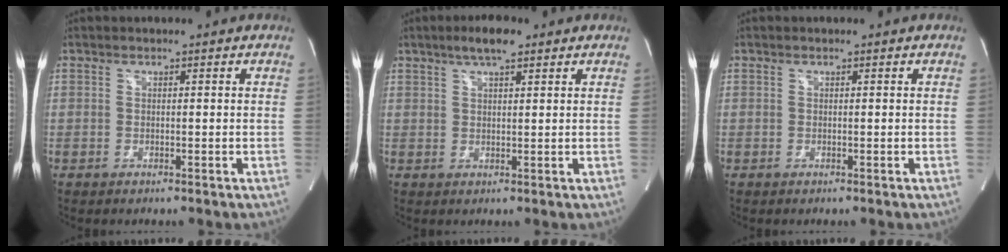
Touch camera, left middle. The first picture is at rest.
{"total": 4.8, "force": [3.2, 1.0, 3.4], "torque": [-0.064, 0.011, 0.052]}
{"total": 0.0}